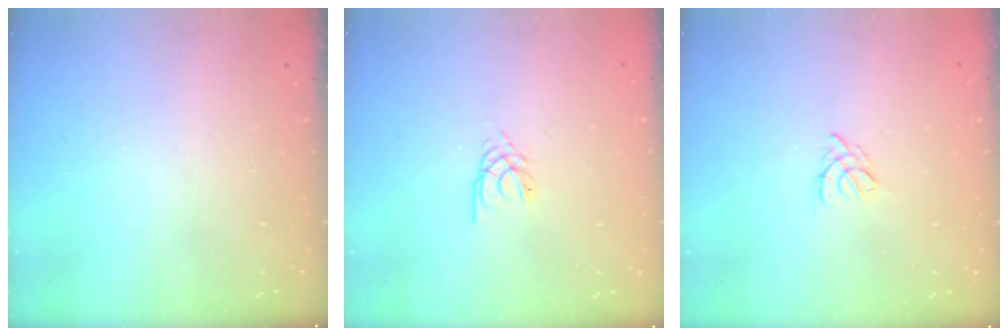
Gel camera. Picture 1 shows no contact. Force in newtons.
{"total": 2.3, "press": 2.3, "slide": 0.4}
{"total": 3.6, "press": 3.5, "slide": 0.7}